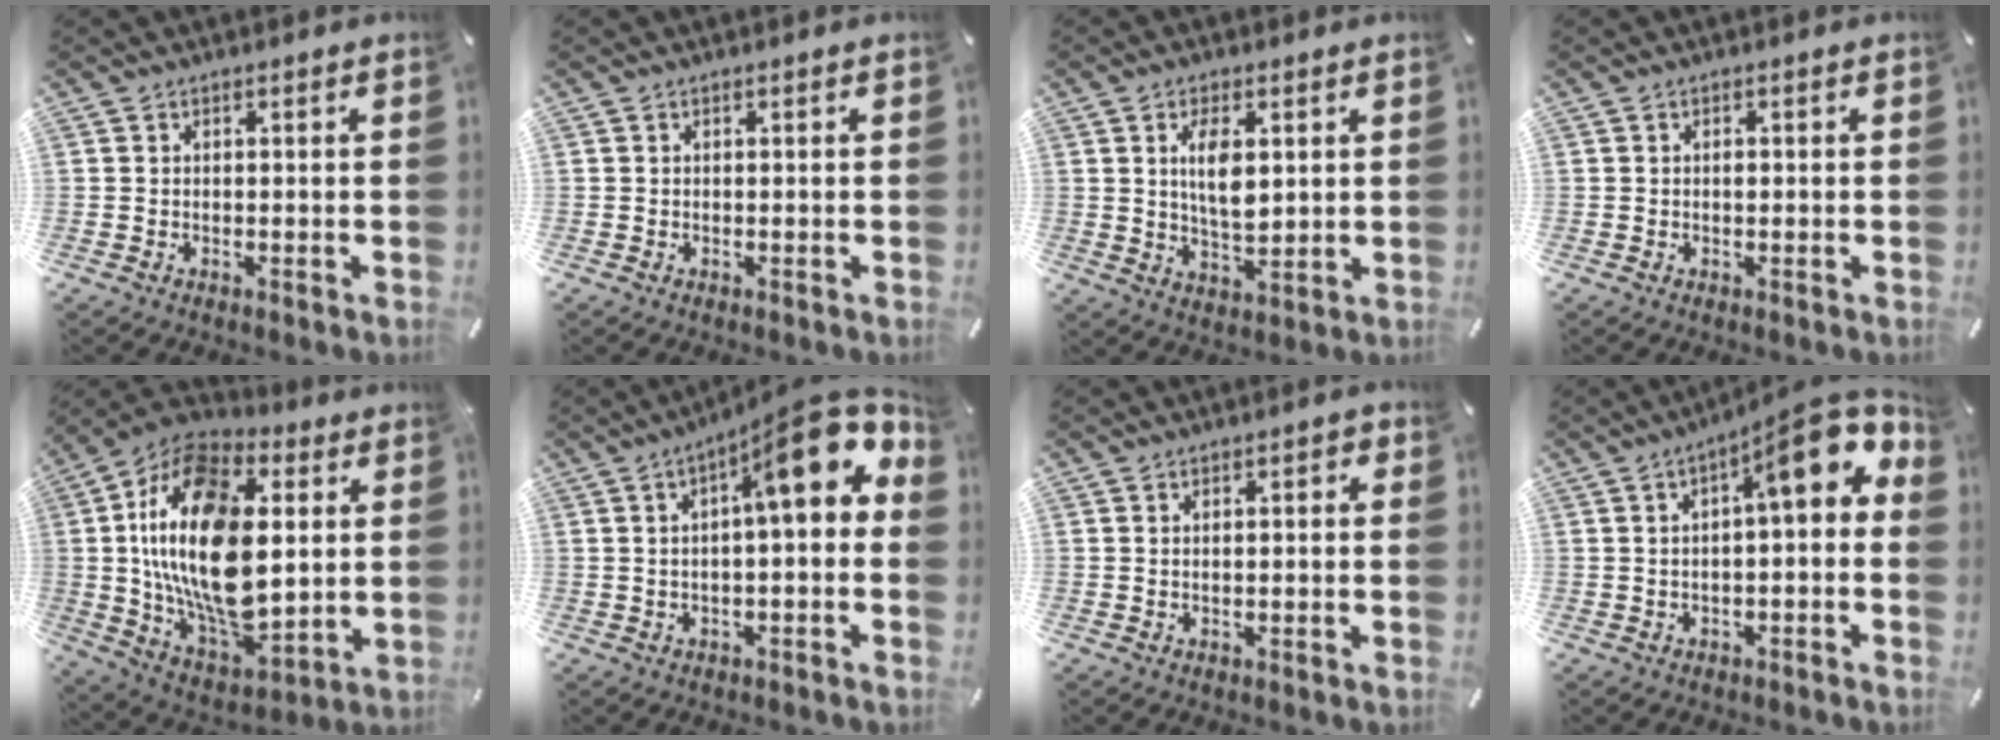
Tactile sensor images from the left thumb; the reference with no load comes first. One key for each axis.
{"total": 0.0}
{"total": 7.6, "fx": 2.1, "fy": 3.7, "fz": 6.2, "tx": -0.126, "ty": -0.011, "tz": 0.025}
{"total": 0.8, "fx": 0.0, "fy": 0.4, "fz": 0.7, "tx": -0.014, "ty": -0.001, "tz": -0.001}
{"total": 26.9, "fx": 4.1, "fy": 16.2, "fz": 21.1, "tx": -0.425, "ty": -0.028, "tz": 0.069}
{"total": 15.5, "fx": 6.1, "fy": 4.1, "fz": 13.6, "tx": -0.193, "ty": -0.045, "tz": 0.092}
{"total": 2.0, "fx": -0.1, "fy": 0.7, "fz": 1.9, "tx": -0.033, "ty": 0.004, "tz": -0.003}
{"total": 12.6, "fx": 4.9, "fy": 3.6, "fz": 11.1, "tx": -0.152, "ty": -0.039, "tz": 0.075}